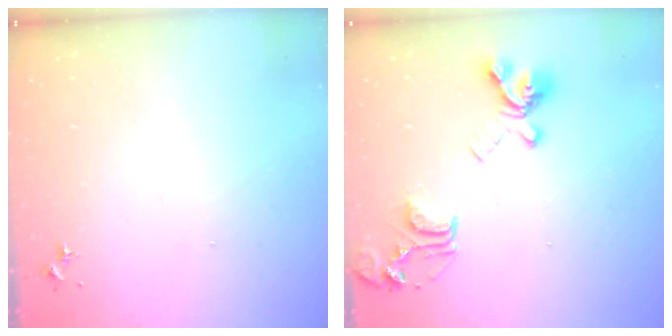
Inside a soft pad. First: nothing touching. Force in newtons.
{"total": 18.9, "press": 18.8, "slide": 1.9}